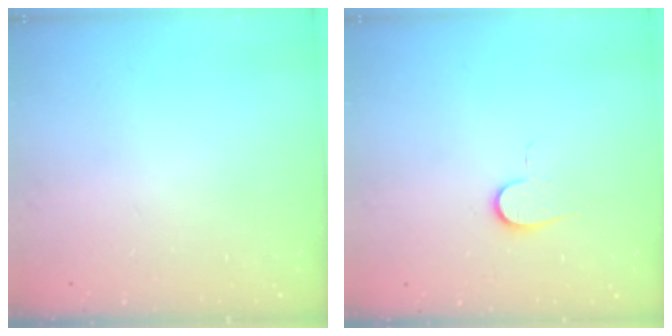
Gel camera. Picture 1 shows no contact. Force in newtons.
{"total": 6.3, "press": 6.2, "slide": 0.8}